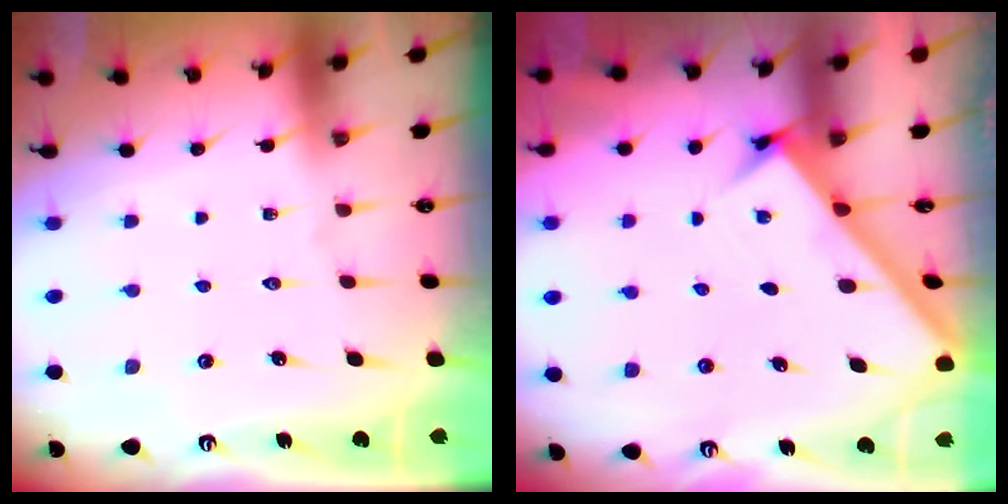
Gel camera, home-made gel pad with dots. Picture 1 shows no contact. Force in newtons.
{"total": 2.7, "press": 2.7, "slide": 0.3}